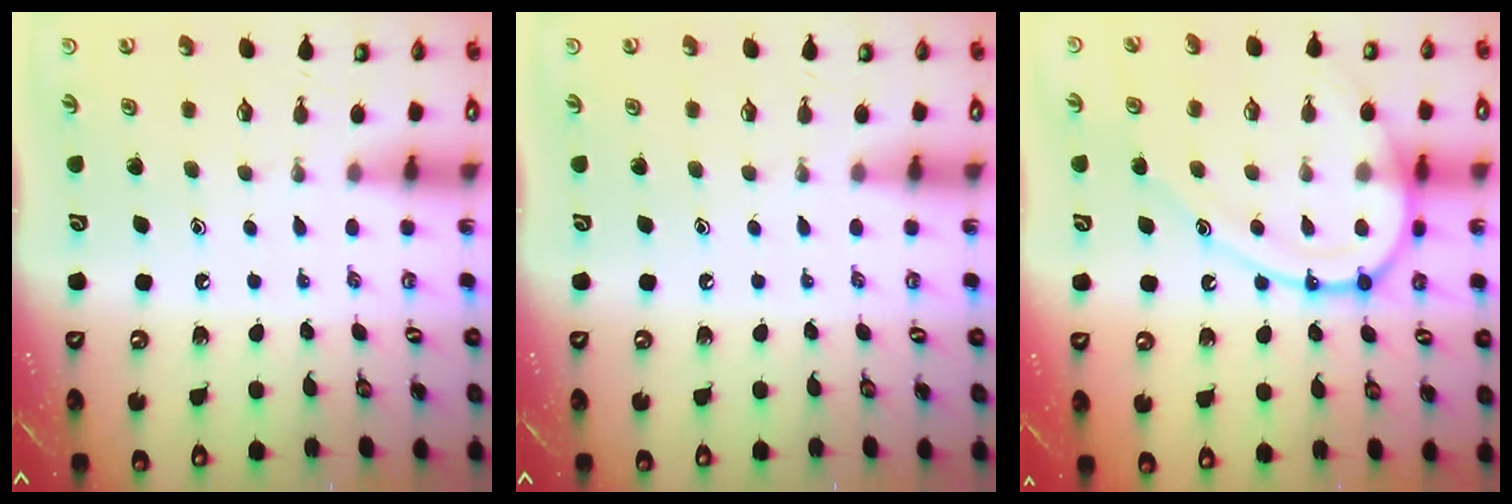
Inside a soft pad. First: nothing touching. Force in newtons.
{"total": 0.0}
{"total": 15.4, "press": 15.3, "slide": 1.8}